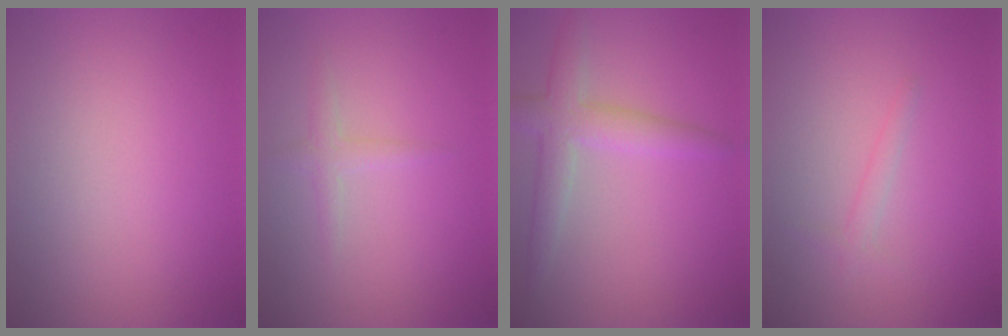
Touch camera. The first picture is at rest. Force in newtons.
{"total": 1.3, "press": 1.3, "slide": 0.1}
{"total": 3.8, "press": 3.8, "slide": 0.2}
{"total": 1.0, "press": 1.0, "slide": 0.0}